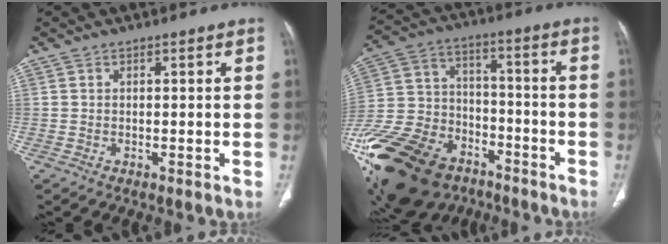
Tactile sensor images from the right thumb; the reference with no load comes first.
{"total": 33.0, "force": [-19.0, 20.8, 17.2], "torque": [-0.441, 0.037, -0.323]}